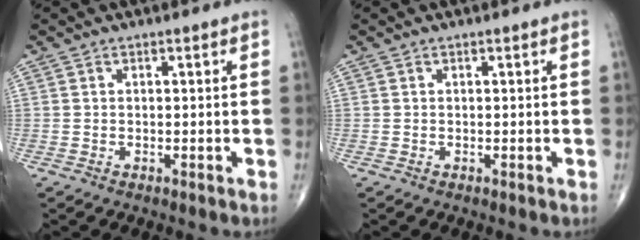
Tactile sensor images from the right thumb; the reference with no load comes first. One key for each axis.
{"total": 0.0}